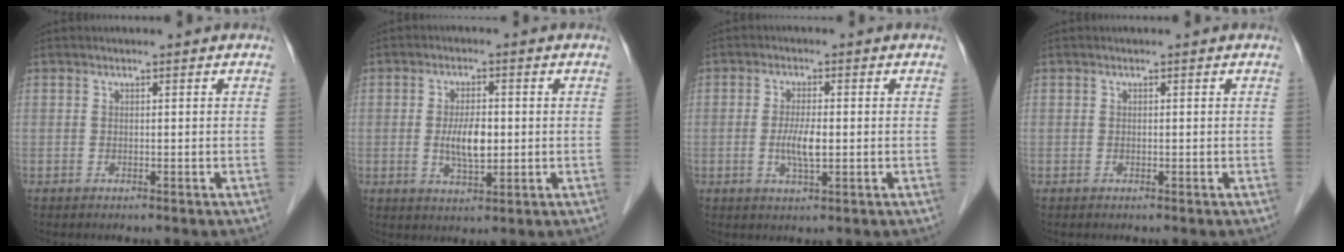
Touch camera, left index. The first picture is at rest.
{"total": 5.3, "force": [-0.5, 2.0, 4.9], "torque": [-0.097, -0.007, -0.006]}
{"total": 4.2, "force": [-0.7, 1.0, 4.0], "torque": [-0.083, -0.008, -0.013]}
{"total": 0.0}